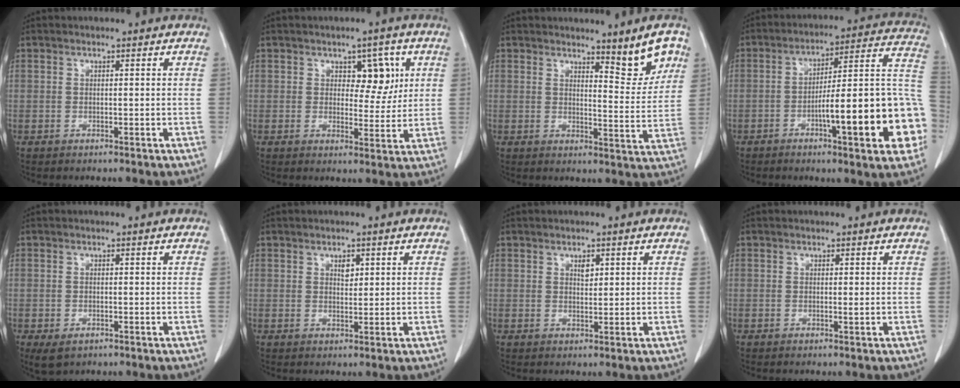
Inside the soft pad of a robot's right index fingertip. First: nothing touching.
{"total": 5.4, "force": [1.9, 3.1, 4.0], "torque": [-0.041, 0.006, 0.029]}
{"total": 6.8, "force": [4.6, 1.2, 4.9], "torque": [-0.054, -0.013, 0.062]}
{"total": 20.7, "force": [-6.4, 2.6, 19.5], "torque": [-0.198, 0.030, -0.083]}
{"total": 3.0, "force": [-1.6, 1.6, 2.0], "torque": [-0.040, -0.006, -0.016]}
{"total": 1.7, "force": [0.8, 0.9, 1.2], "torque": [-0.016, -0.003, 0.013]}
{"total": 1.5, "force": [0.7, 0.7, 1.0], "torque": [-0.015, -0.004, 0.012]}
{"total": 0.0}